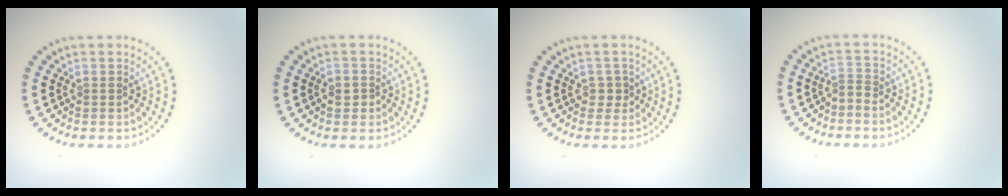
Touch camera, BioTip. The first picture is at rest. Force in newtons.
{"total": 1.3, "press": 1.3, "slide": 0.4}
{"total": 1.1, "press": 0.9, "slide": 0.6}
{"total": 0.9, "press": 0.3, "slide": 0.8}